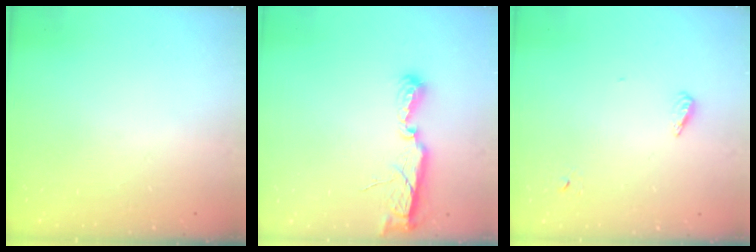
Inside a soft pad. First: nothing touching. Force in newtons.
{"total": 7.5, "press": 7.5, "slide": 0.4}
{"total": 4.6, "press": 4.4, "slide": 1.0}